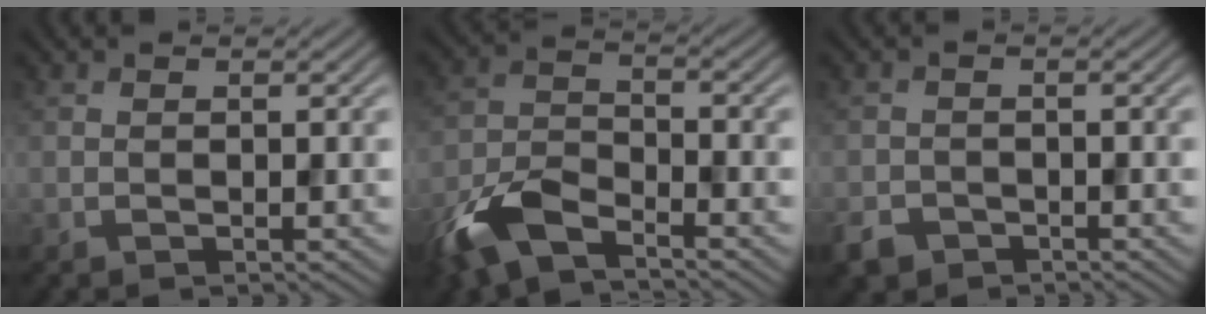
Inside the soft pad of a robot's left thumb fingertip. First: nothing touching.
{"total": 8.3, "force": [-5.9, 3.1, 4.9], "torque": [-0.108, -0.010, -0.134]}
{"total": 2.6, "force": [-1.9, 1.7, 0.7], "torque": [-0.018, -0.006, -0.044]}